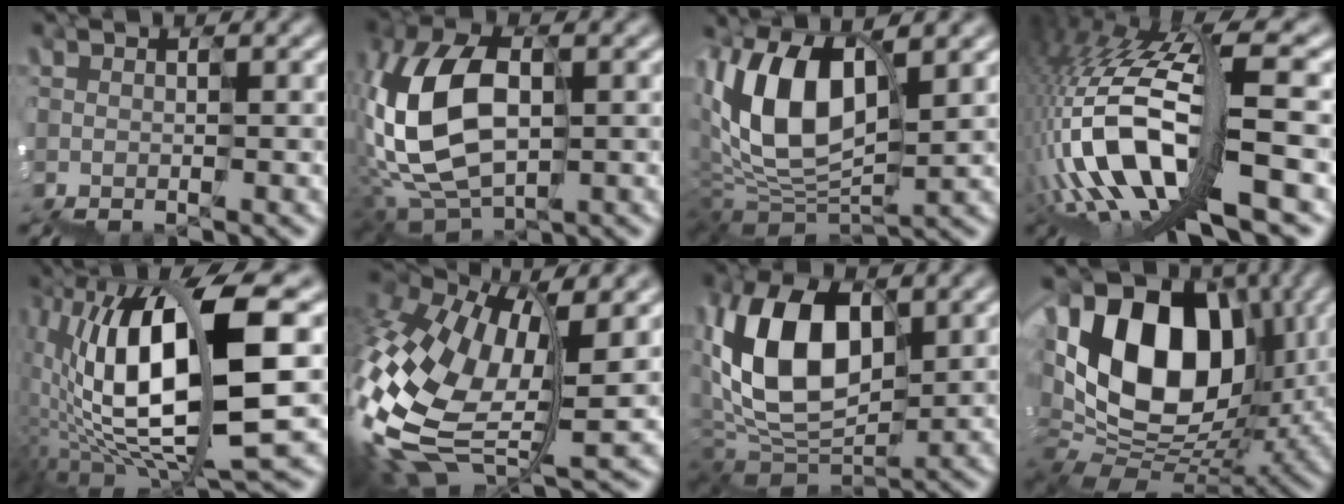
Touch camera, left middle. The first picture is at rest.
{"total": 9.1, "force": [0.5, 5.6, 7.1], "torque": [-0.193, 0.017, 0.009]}
{"total": 8.1, "force": [2.6, 4.8, 6.1], "torque": [-0.136, 0.017, 0.042]}
{"total": 11.3, "force": [-3.8, 3.6, 10.0], "torque": [-0.229, 0.019, -0.057]}
{"total": 10.4, "force": [1.0, 2.9, 10.0], "torque": [-0.199, 0.017, 0.021]}
{"total": 10.2, "force": [-1.1, 6.2, 8.0], "torque": [-0.215, 0.002, -0.020]}
{"total": 7.6, "force": [2.4, 5.2, 5.0], "torque": [-0.124, 0.018, 0.045]}
{"total": 11.3, "force": [2.7, 7.9, 7.6], "torque": [-0.115, 0.024, 0.035]}